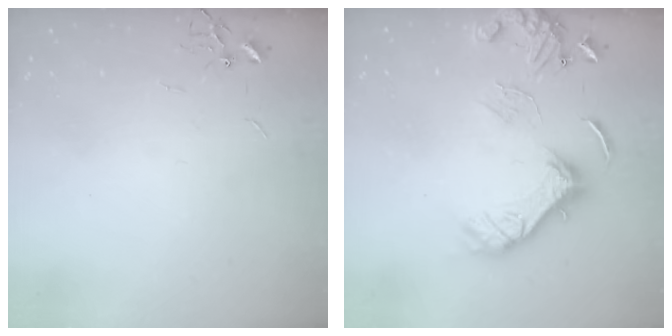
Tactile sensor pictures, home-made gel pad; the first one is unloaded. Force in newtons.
{"total": 14.6, "press": 14.5, "slide": 1.2}